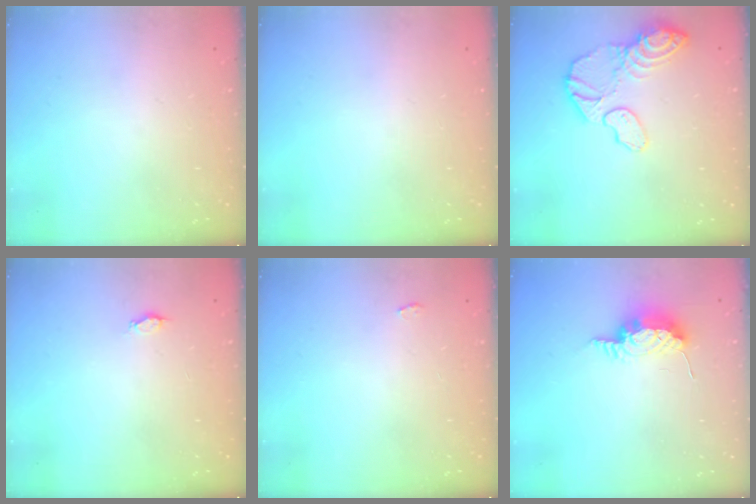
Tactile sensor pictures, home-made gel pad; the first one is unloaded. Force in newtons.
{"total": 0.0}
{"total": 14.9, "press": 14.8, "slide": 1.5}
{"total": 1.8, "press": 1.8, "slide": 0.3}
{"total": 2.2, "press": 2.1, "slide": 0.3}
{"total": 8.8, "press": 8.5, "slide": 2.1}